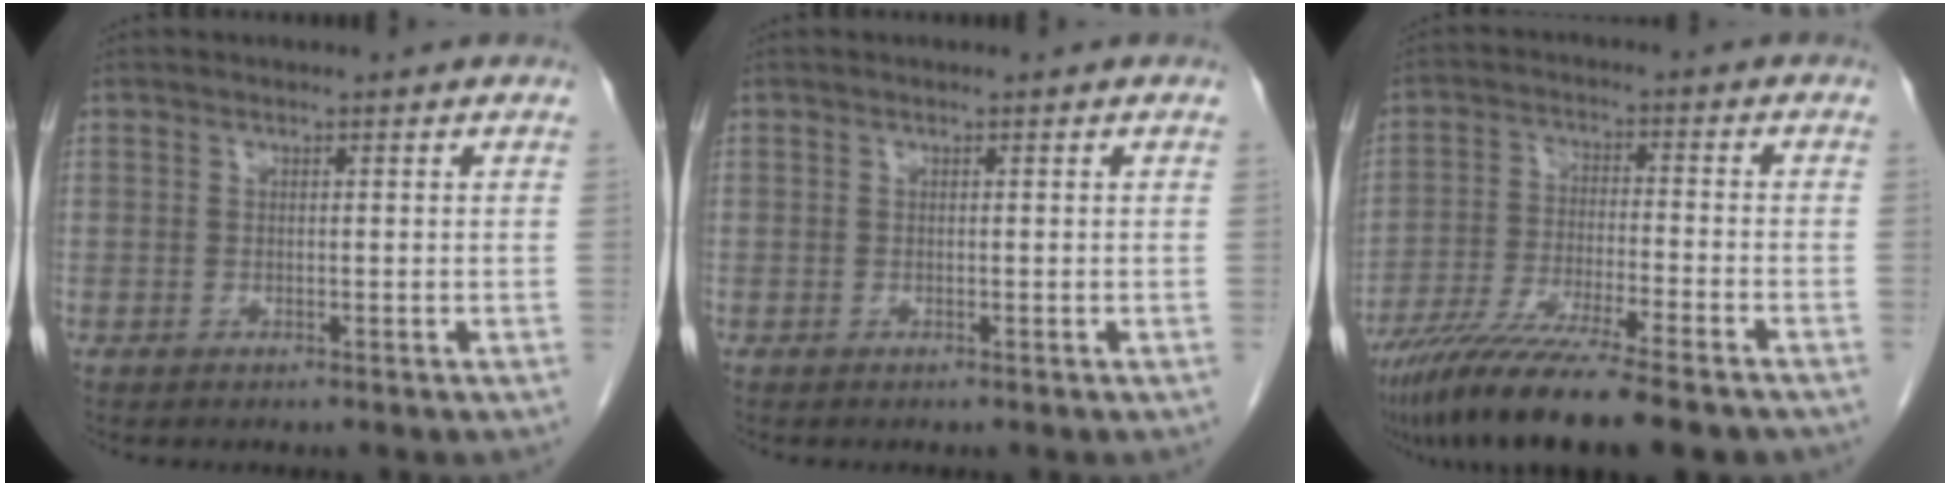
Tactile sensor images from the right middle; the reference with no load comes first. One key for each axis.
{"total": 0.0}
{"total": 16.0, "fx": -12.6, "fy": 1.1, "fz": 9.8, "tx": -0.170, "ty": -0.044, "tz": -0.209}